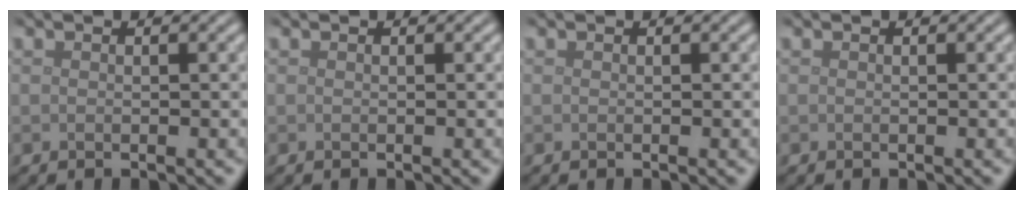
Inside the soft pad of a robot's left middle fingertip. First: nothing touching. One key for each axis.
{"total": 0.0}
{"total": 0.0}
{"total": 0.0}